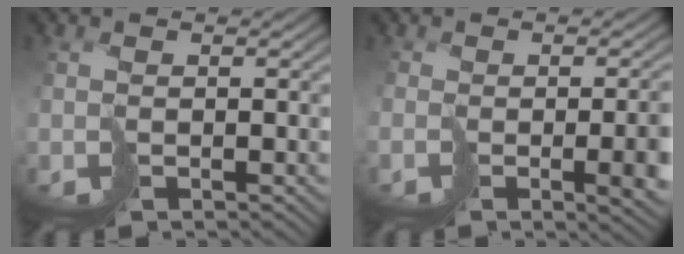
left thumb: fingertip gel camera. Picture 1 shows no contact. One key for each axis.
{"total": 4.1, "fx": -1.6, "fy": 0.8, "fz": 3.7, "tx": -0.046, "ty": -0.014, "tz": -0.011}